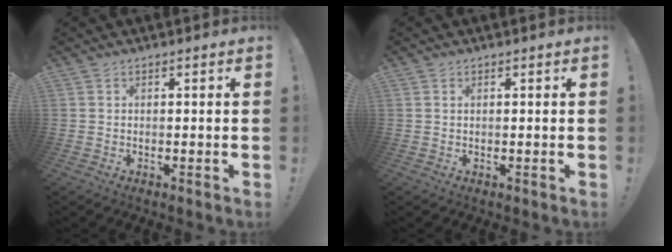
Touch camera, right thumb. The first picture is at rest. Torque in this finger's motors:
{"motor_torque": [-0.28, -0.30, -0.02, 0.11, 0.02]}